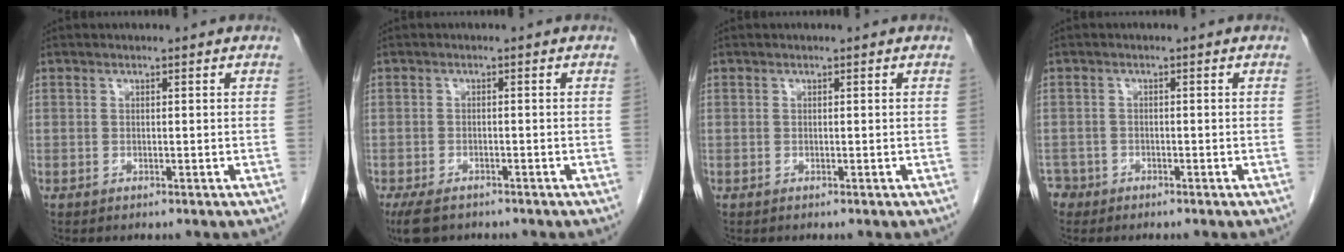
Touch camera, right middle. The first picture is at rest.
{"total": 5.1, "force": [-3.8, 2.2, 2.5], "torque": [-0.048, -0.009, -0.061]}
{"total": 0.0}
{"total": 2.0, "force": [-1.6, 1.2, -0.4], "torque": [0.004, 0.005, -0.031]}